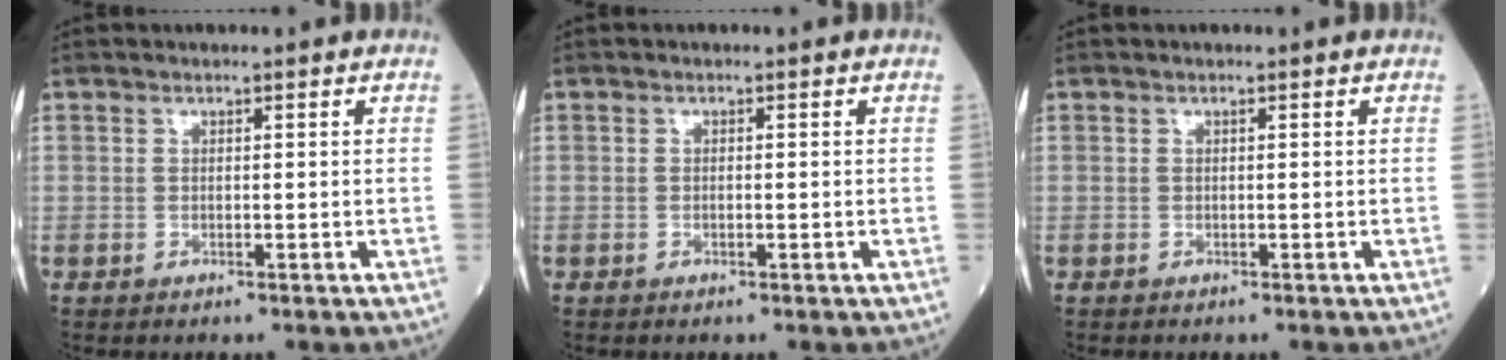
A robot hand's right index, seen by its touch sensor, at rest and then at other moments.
{"total": 0.8, "force": [-0.2, 0.4, 0.7], "torque": [-0.022, -0.001, -0.003]}
{"total": 0.5, "force": [-0.1, 0.3, 0.4], "torque": [-0.015, 0.001, -0.001]}